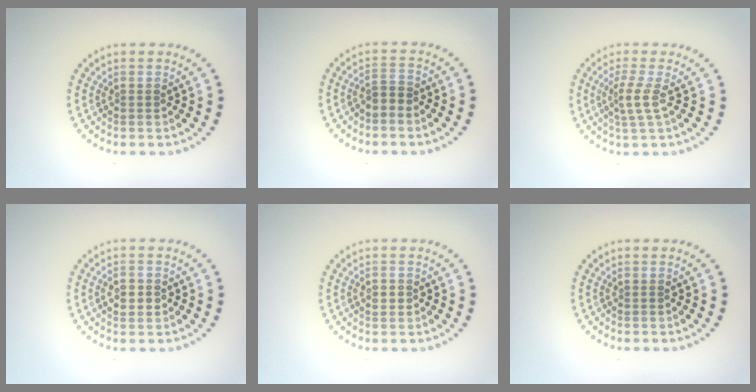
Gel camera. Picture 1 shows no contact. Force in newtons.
{"total": 1.7, "press": 1.4, "slide": 0.9}
{"total": 2.2, "press": 1.6, "slide": 1.6}
{"total": 2.3, "press": 2.3, "slide": 0.1}
{"total": 1.1, "press": 1.1, "slide": 0.1}
{"total": 0.0}